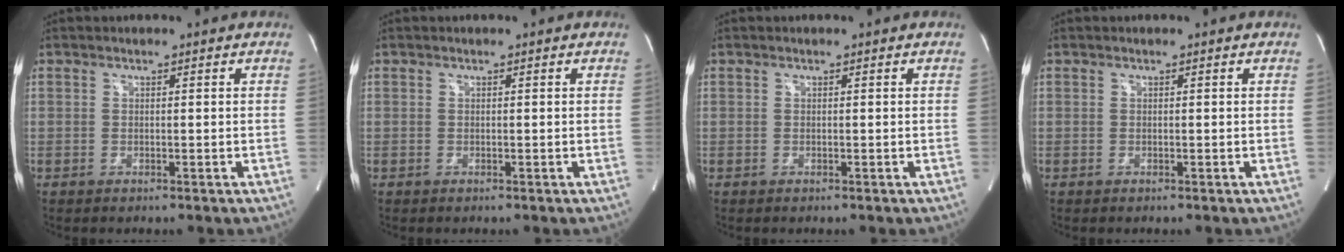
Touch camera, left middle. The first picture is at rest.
{"total": 0.0}
{"total": 0.0}
{"total": 0.0}